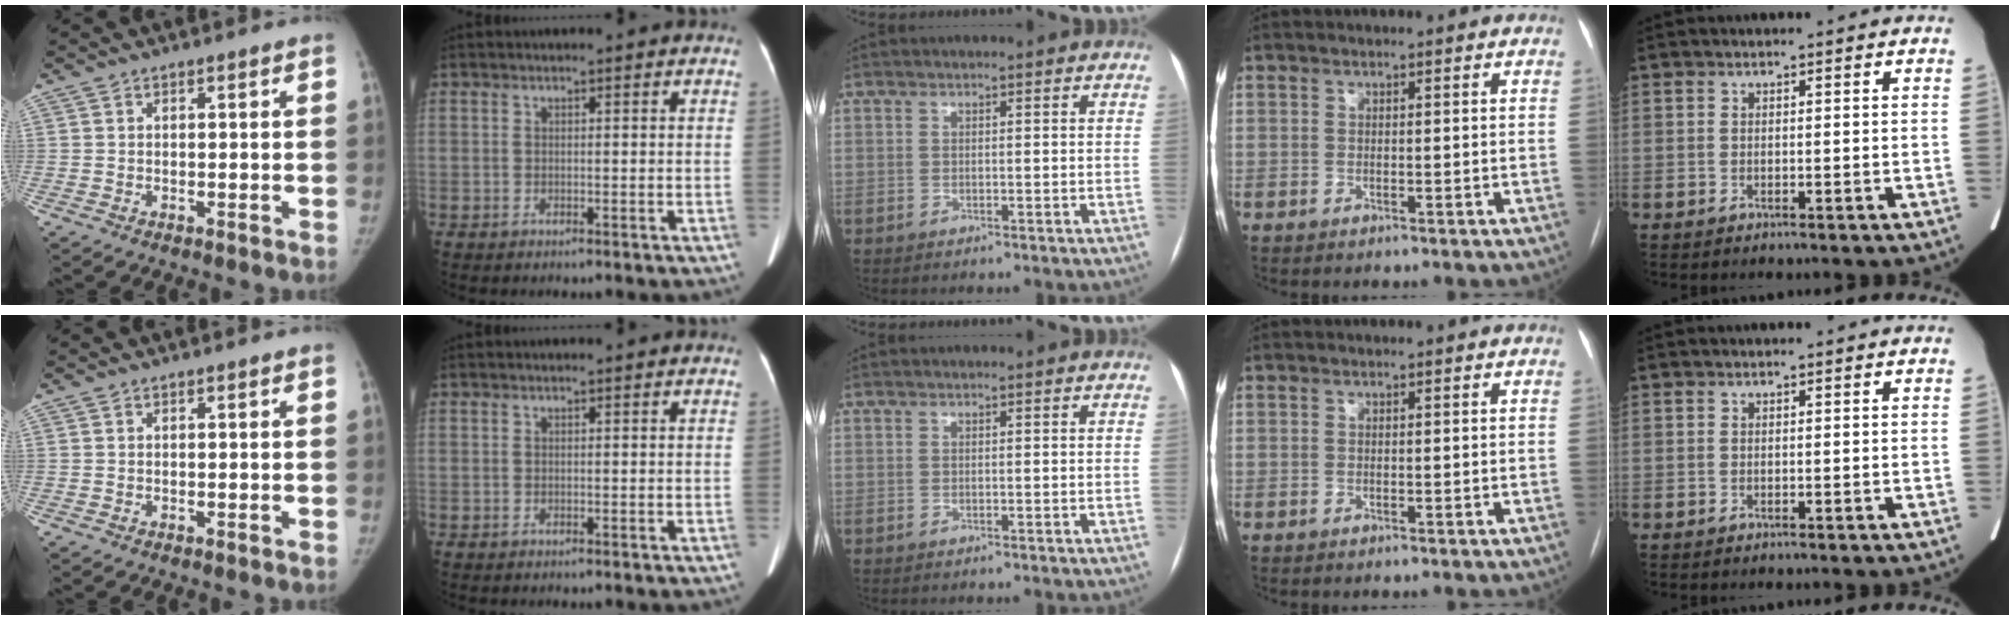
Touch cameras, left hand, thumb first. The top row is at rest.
{}